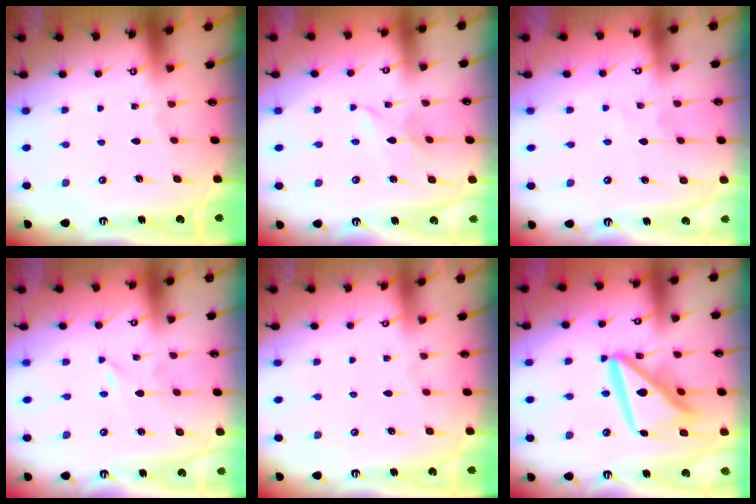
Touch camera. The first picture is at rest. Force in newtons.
{"total": 2.9, "press": 2.9, "slide": 0.3}
{"total": 2.6, "press": 2.6, "slide": 0.2}
{"total": 0.0}
{"total": 0.0}
{"total": 16.9, "press": 16.8, "slide": 2.1}